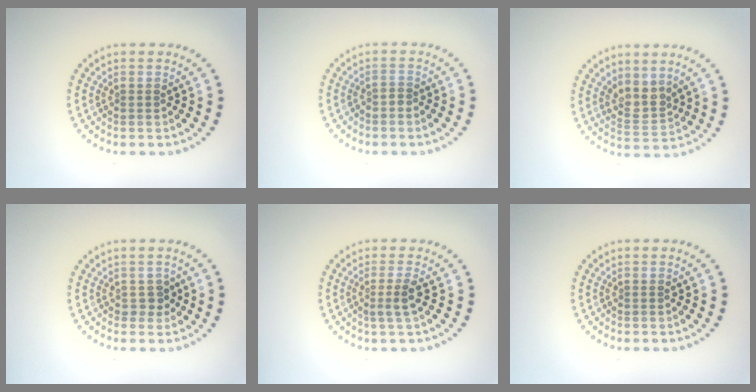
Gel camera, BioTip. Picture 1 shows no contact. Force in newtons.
{"total": 0.6, "press": 0.3, "slide": 0.5}
{"total": 2.5, "press": 2.0, "slide": 1.5}
{"total": 1.2, "press": 1.1, "slide": 0.5}
{"total": 1.8, "press": 1.3, "slide": 1.2}
{"total": 0.0}